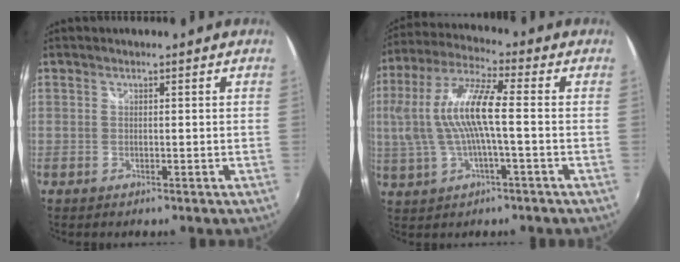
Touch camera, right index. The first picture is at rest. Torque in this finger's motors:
{"motor_torque": [1.06, -0.53, 0.81, 0.21]}